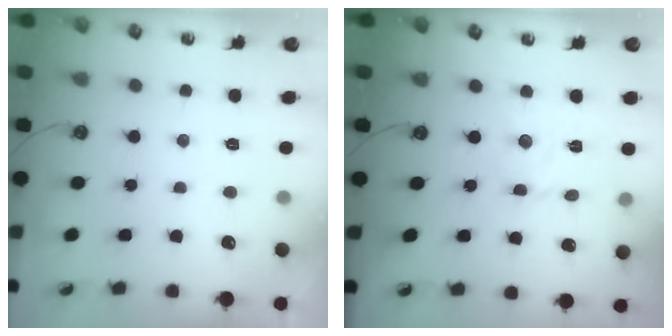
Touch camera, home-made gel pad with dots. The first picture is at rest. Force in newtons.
{"total": 4.6, "press": 4.6, "slide": 0.1}